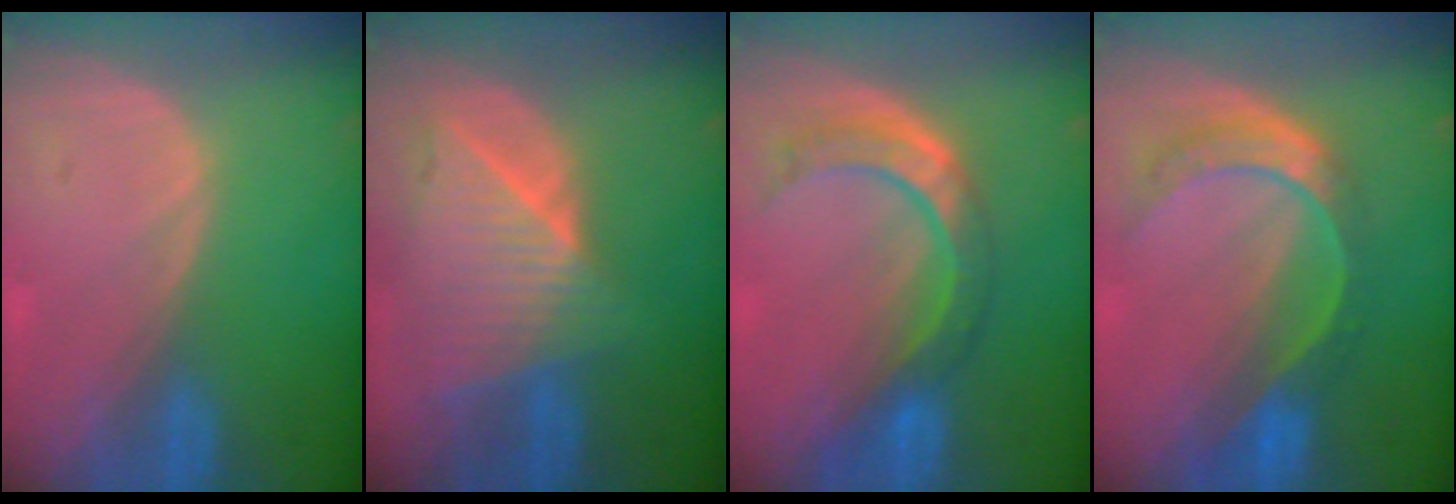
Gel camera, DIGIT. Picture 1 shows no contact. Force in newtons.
{"total": 9.1, "press": 8.1, "slide": 4.0}
{"total": 8.0, "press": 7.2, "slide": 3.6}
{"total": 8.1, "press": 6.8, "slide": 4.4}